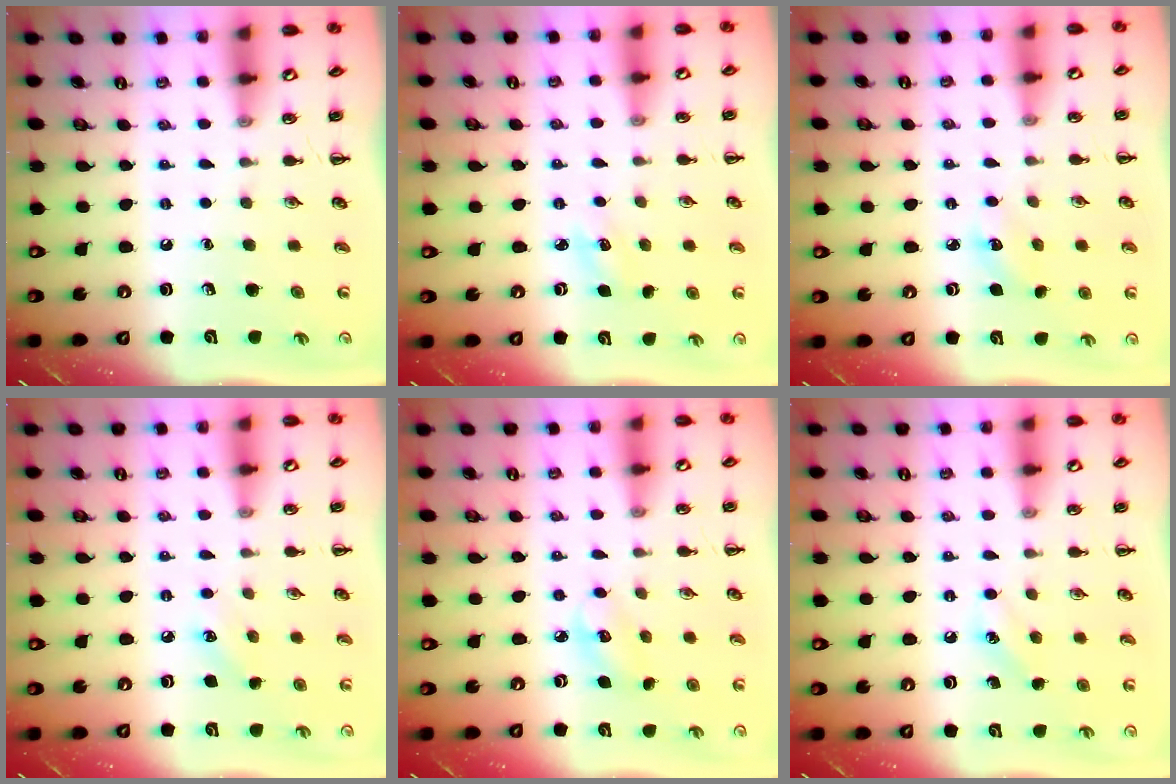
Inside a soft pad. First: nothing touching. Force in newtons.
{"total": 3.7, "press": 3.5, "slide": 1.1}
{"total": 3.8, "press": 3.6, "slide": 0.9}
{"total": 6.6, "press": 6.4, "slide": 1.9}
{"total": 4.0, "press": 3.9, "slide": 0.7}
{"total": 6.1, "press": 5.9, "slide": 1.5}